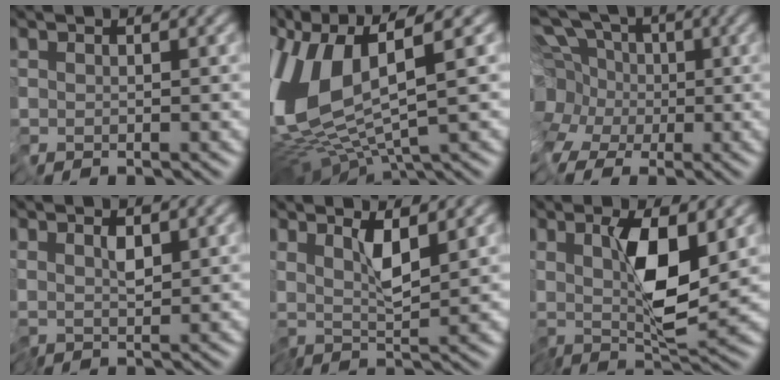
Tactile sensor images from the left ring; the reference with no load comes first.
{"total": 11.4, "force": [0.5, 3.8, 10.8], "torque": [-0.234, -0.012, 0.022]}
{"total": 10.7, "force": [-0.7, 7.8, 7.3], "torque": [-0.142, 0.016, -0.042]}
{"total": 1.5, "force": [0.4, 0.2, 1.4], "torque": [-0.027, -0.004, 0.011]}
{"total": 2.7, "force": [1.0, -0.3, 2.5], "torque": [-0.045, -0.009, 0.021]}
{"total": 4.9, "force": [0.8, 0.6, 4.8], "torque": [-0.086, -0.011, 0.018]}